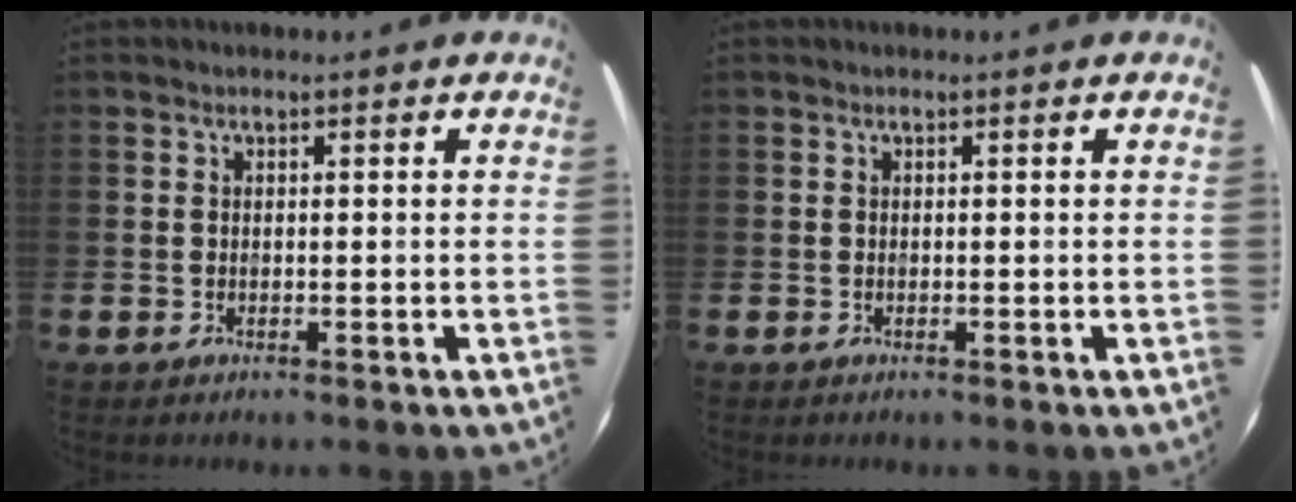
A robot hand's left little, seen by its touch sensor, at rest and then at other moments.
{"total": 0.0}